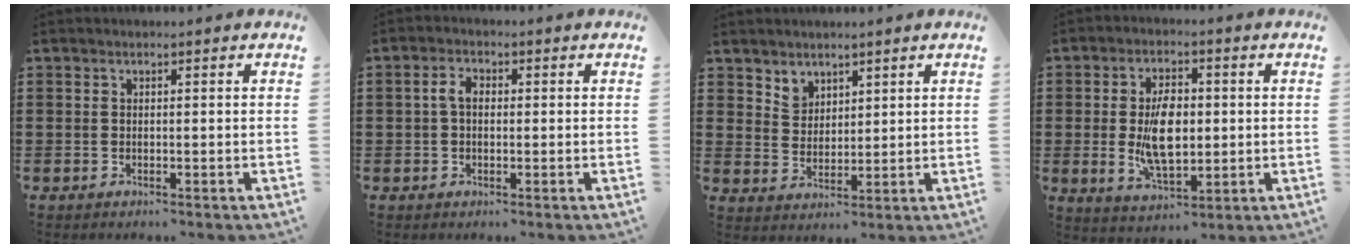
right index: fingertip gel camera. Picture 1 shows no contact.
{"total": 2.8, "force": [0.1, 1.6, 2.3], "torque": [-0.054, 0.004, -0.003]}
{"total": 3.7, "force": [2.8, 2.3, 0.1], "torque": [-0.015, 0.002, 0.055]}
{"total": 8.6, "force": [-0.1, 4.4, 7.4], "torque": [-0.141, -0.005, -0.006]}